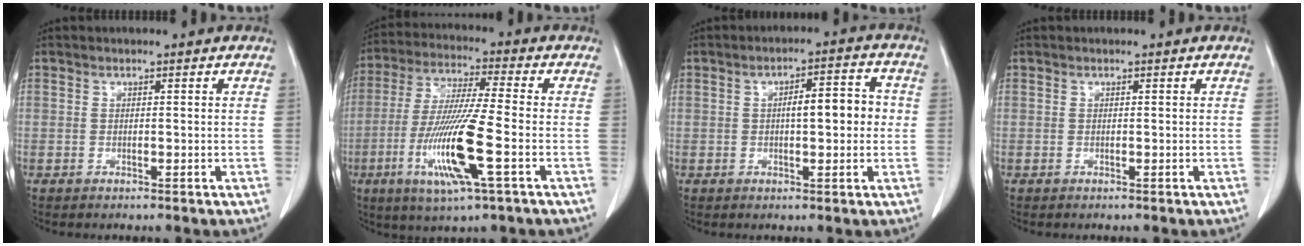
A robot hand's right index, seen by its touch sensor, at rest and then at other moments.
{"total": 14.0, "force": [-4.4, 0.3, 13.3], "torque": [-0.274, -0.021, -0.085]}
{"total": 6.2, "force": [0.2, 1.8, 6.0], "torque": [-0.089, 0.021, 0.003]}
{"total": 0.0}